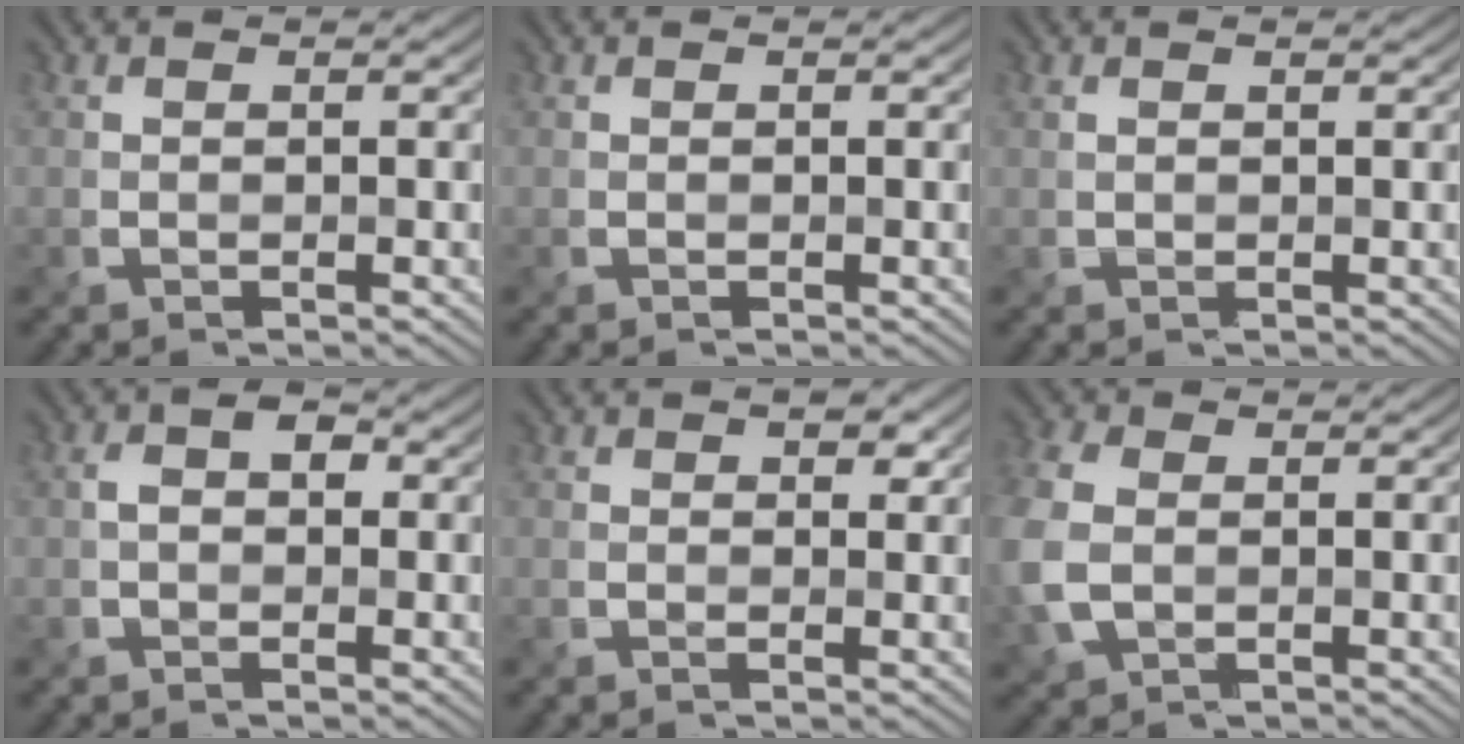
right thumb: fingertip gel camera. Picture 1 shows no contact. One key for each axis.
{"total": 0.0}
{"total": 0.8, "fx": 0.6, "fy": 0.2, "fz": 0.4, "tx": -0.013, "ty": 0.001, "tz": 0.013}
{"total": 2.9, "fx": 0.1, "fy": 2.1, "fz": 2.1, "tx": -0.035, "ty": 0.004, "tz": -0.006}
{"total": 2.0, "fx": 0.6, "fy": 1.5, "fz": 1.1, "tx": -0.016, "ty": -0.004, "tz": 0.009}
{"total": 7.0, "fx": -0.6, "fy": 5.0, "fz": 4.8, "tx": -0.162, "ty": -0.005, "tz": -0.016}